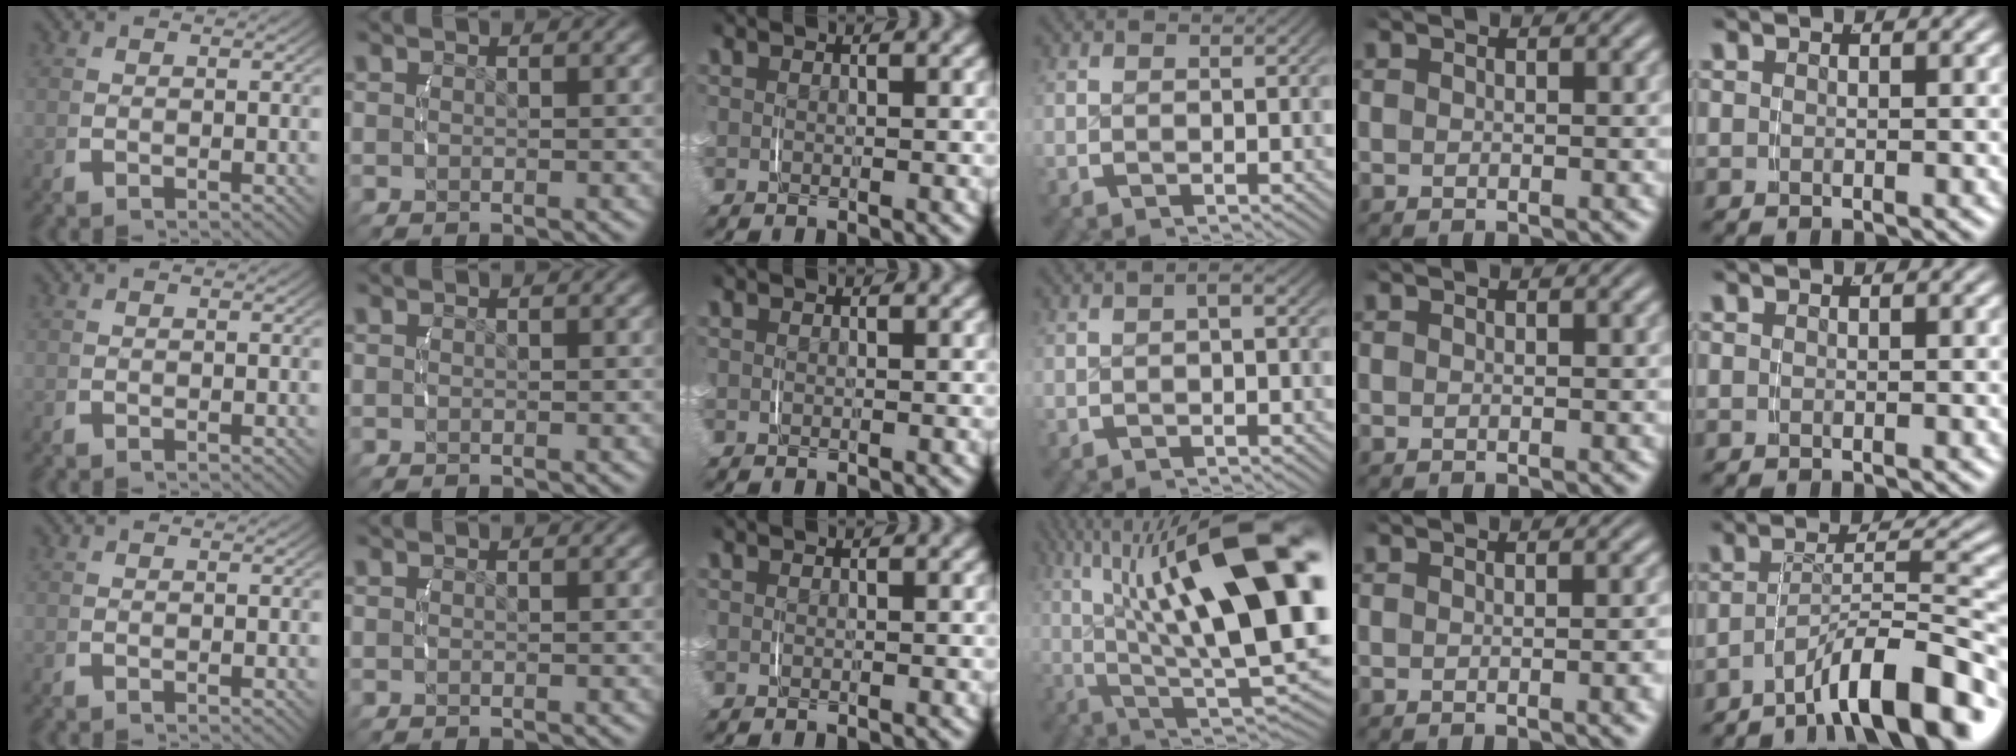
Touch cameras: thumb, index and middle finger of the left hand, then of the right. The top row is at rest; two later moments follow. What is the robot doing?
{"motion": "lift_and_place", "object": "dispenser bottle"}